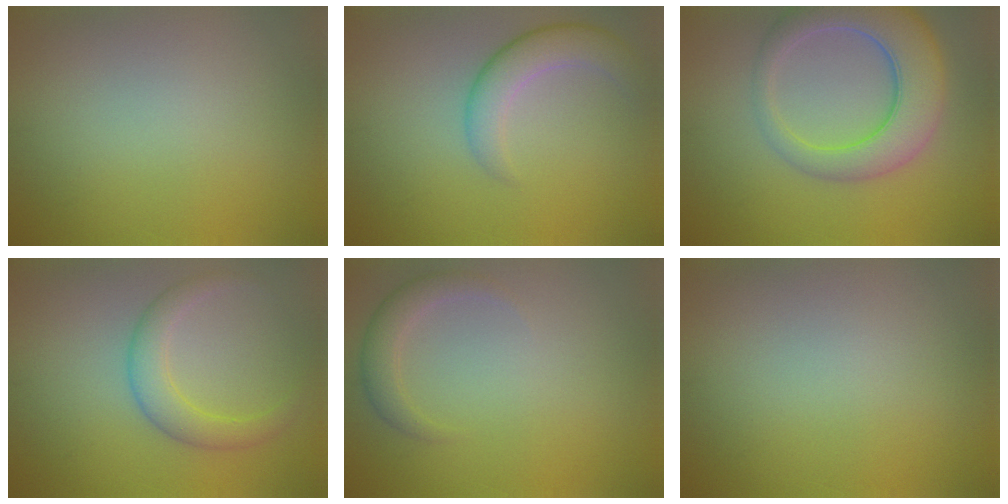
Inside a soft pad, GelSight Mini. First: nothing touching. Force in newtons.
{"total": 3.6, "press": 3.6, "slide": 0.2}
{"total": 7.2, "press": 7.2, "slide": 0.6}
{"total": 3.0, "press": 3.0, "slide": 0.1}
{"total": 2.0, "press": 2.0, "slide": 0.2}
{"total": 0.0}